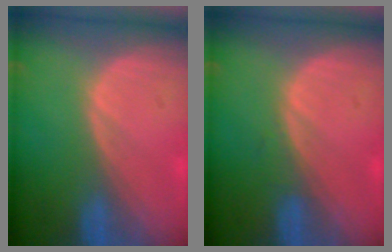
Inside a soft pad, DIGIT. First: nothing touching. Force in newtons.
{"total": 0.6, "press": 0.6, "slide": 0.2}